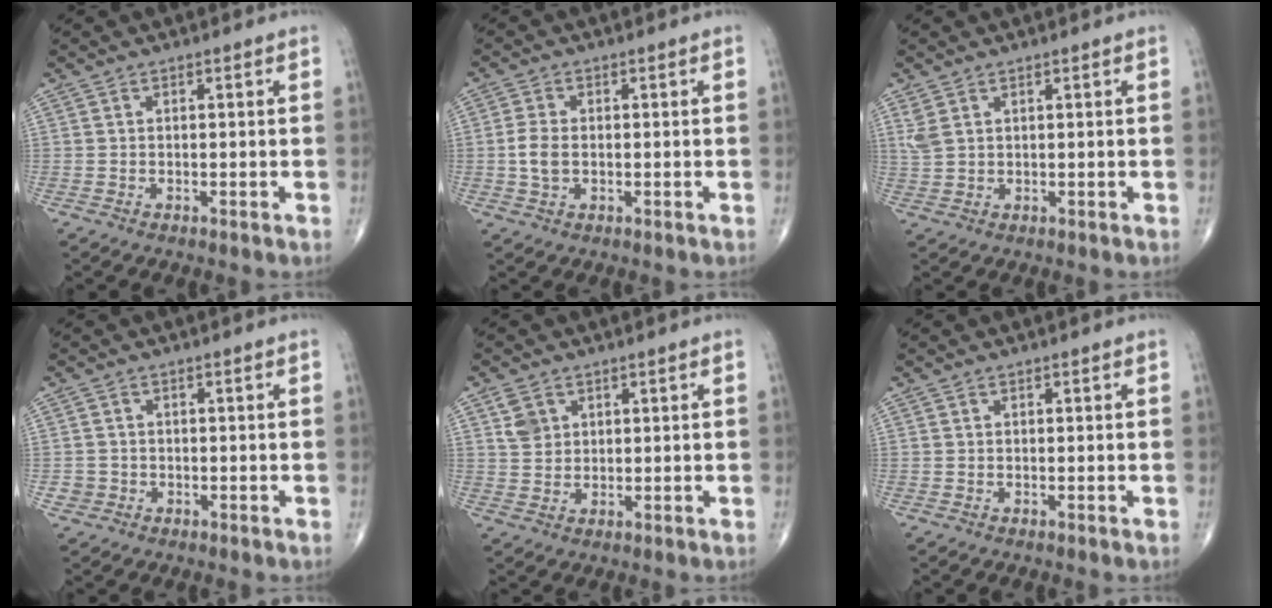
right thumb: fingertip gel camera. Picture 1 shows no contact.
{"total": 4.0, "force": [-0.3, 2.5, 3.1], "torque": [-0.067, 0.005, -0.006]}
{"total": 2.6, "force": [1.4, 1.3, 1.7], "torque": [-0.040, 0.003, 0.041]}
{"total": 1.8, "force": [-0.5, 1.7, 0.2], "torque": [0.009, 0.006, -0.011]}
{"total": 3.9, "force": [1.8, 3.0, 1.7], "torque": [-0.021, -0.007, 0.040]}
{"total": 0.0}